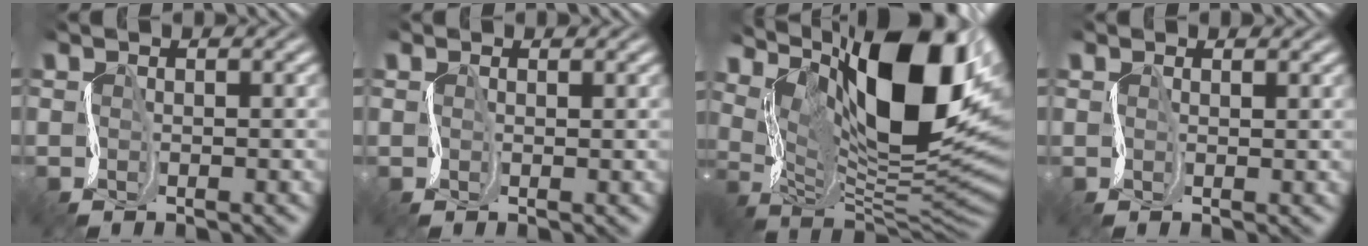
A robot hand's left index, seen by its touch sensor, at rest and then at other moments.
{"total": 1.0, "force": [0.6, 0.5, -0.7], "torque": [0.019, 0.006, 0.008]}
{"total": 18.3, "force": [7.9, 7.3, 14.8], "torque": [-0.222, 0.028, 0.139]}
{"total": 1.1, "force": [0.8, 0.4, -0.6], "torque": [0.018, 0.006, 0.011]}